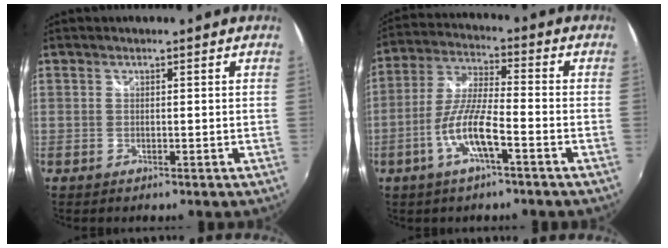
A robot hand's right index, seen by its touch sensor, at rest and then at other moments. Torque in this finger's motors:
{"motor_torque": [0.40, -0.23, 0.46, 0.13]}